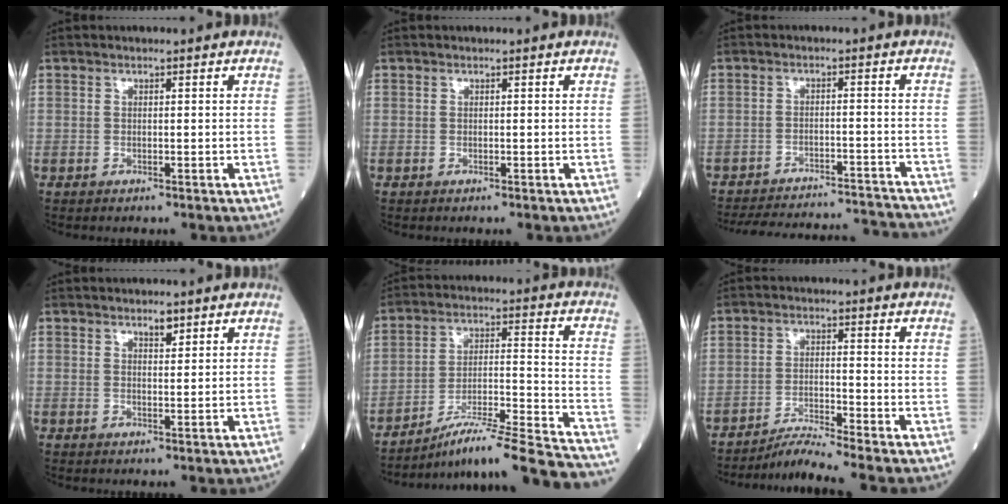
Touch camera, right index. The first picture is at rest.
{"total": 0.0}
{"total": 19.3, "force": [-18.5, 2.7, 4.7], "torque": [-0.095, -0.002, -0.242]}
{"total": 1.9, "force": [1.4, 0.6, 1.1], "torque": [-0.021, -0.001, 0.022]}
{"total": 22.0, "force": [-20.0, -0.8, 9.2], "torque": [-0.111, 0.003, -0.296]}
{"total": 5.0, "force": [-4.5, -2.1, 0.9], "torque": [-0.027, -0.022, -0.083]}